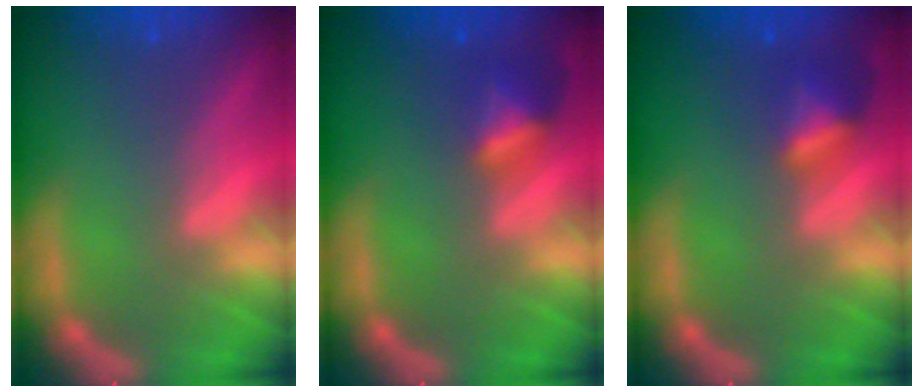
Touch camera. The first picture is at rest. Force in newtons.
{"total": 2.9}
{"total": 2.9}